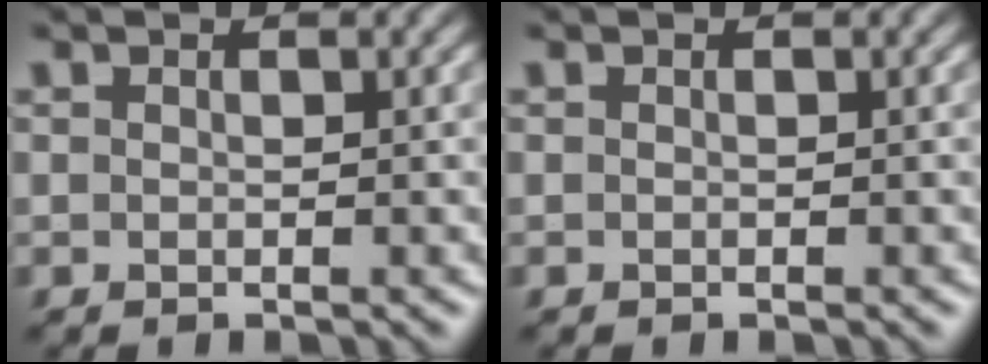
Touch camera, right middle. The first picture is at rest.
{"total": 0.0}